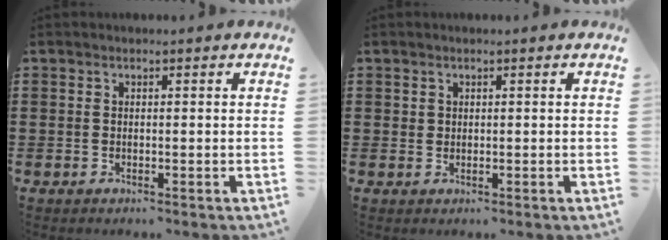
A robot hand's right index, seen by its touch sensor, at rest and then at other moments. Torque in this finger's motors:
{"motor_torque": [0.11, -0.04, 0.00, -0.01]}